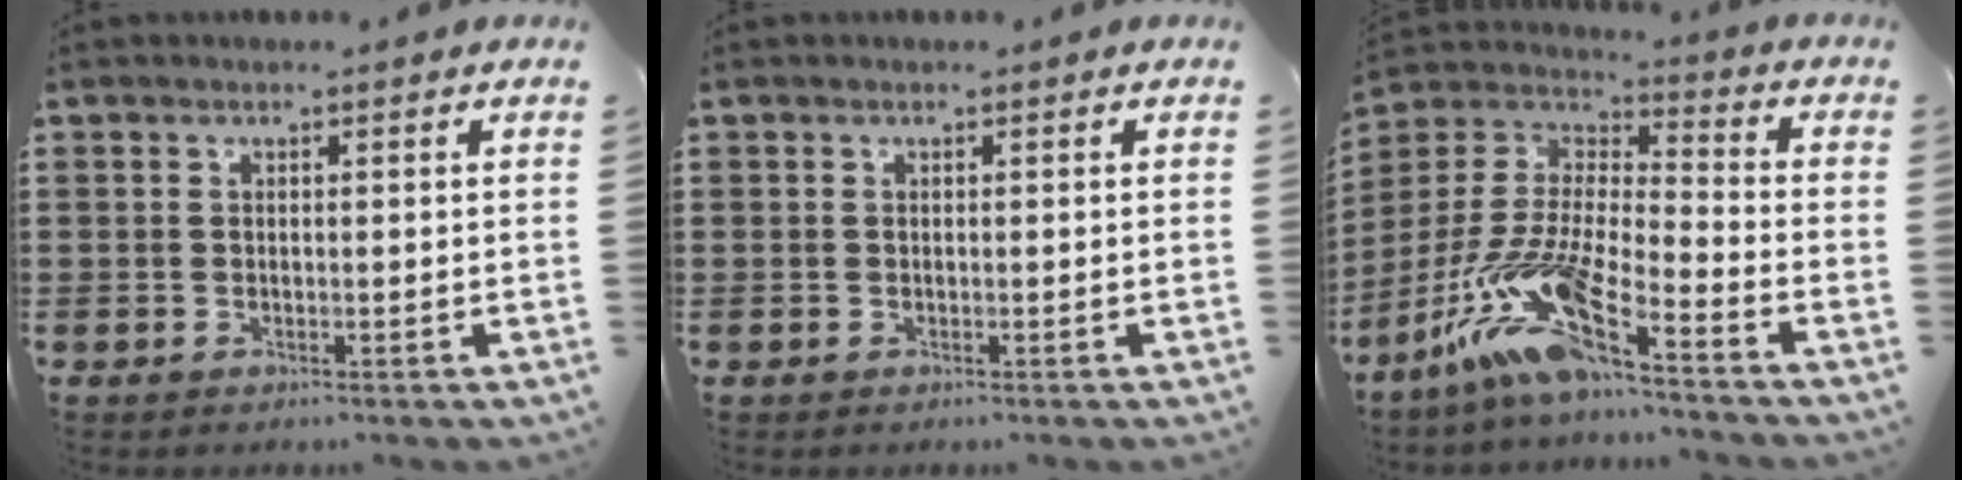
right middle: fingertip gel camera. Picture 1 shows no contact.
{"total": 0.0}
{"total": 14.0, "force": [-10.5, 1.0, 9.1], "torque": [-0.217, -0.010, -0.217]}